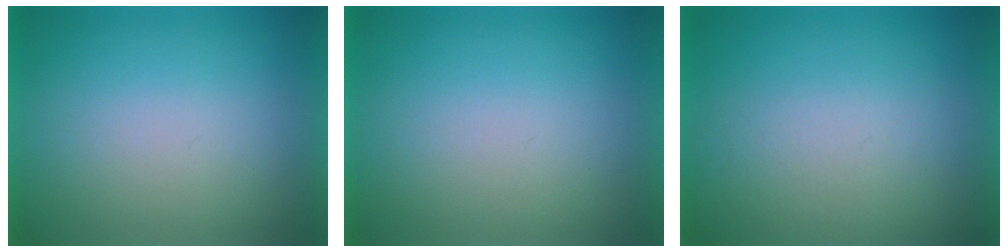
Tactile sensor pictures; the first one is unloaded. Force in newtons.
{"total": 0.0}
{"total": 4.4}